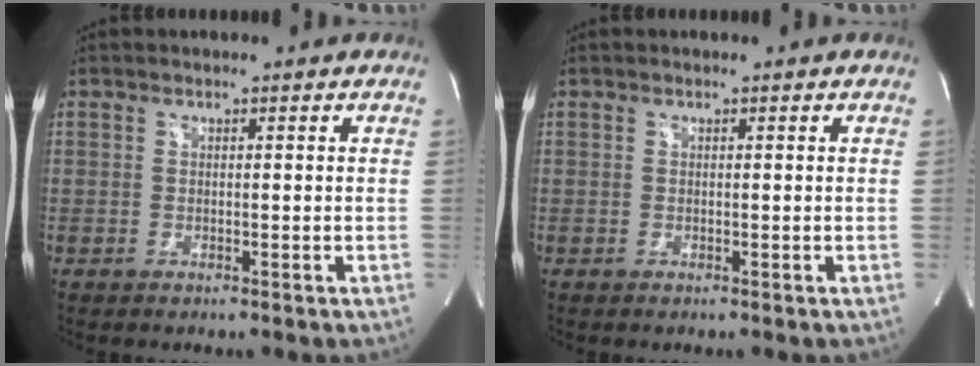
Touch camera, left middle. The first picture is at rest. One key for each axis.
{"total": 0.0}